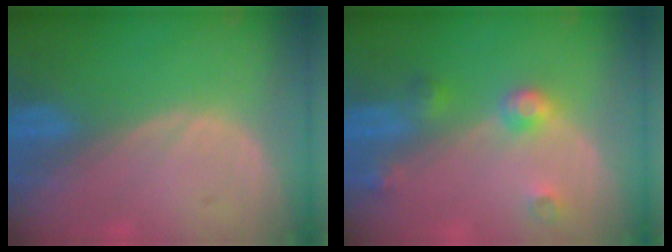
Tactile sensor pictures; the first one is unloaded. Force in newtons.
{"total": 4.4, "press": 3.9, "slide": 2.1}